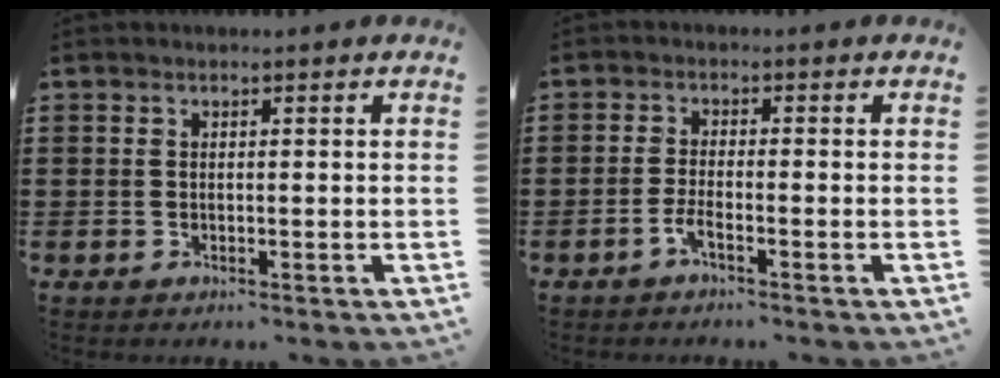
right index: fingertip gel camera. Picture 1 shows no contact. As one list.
[{"total": 2.3, "force": [-1.6, -0.1, 1.6], "torque": [-0.037, -0.004, -0.032]}]